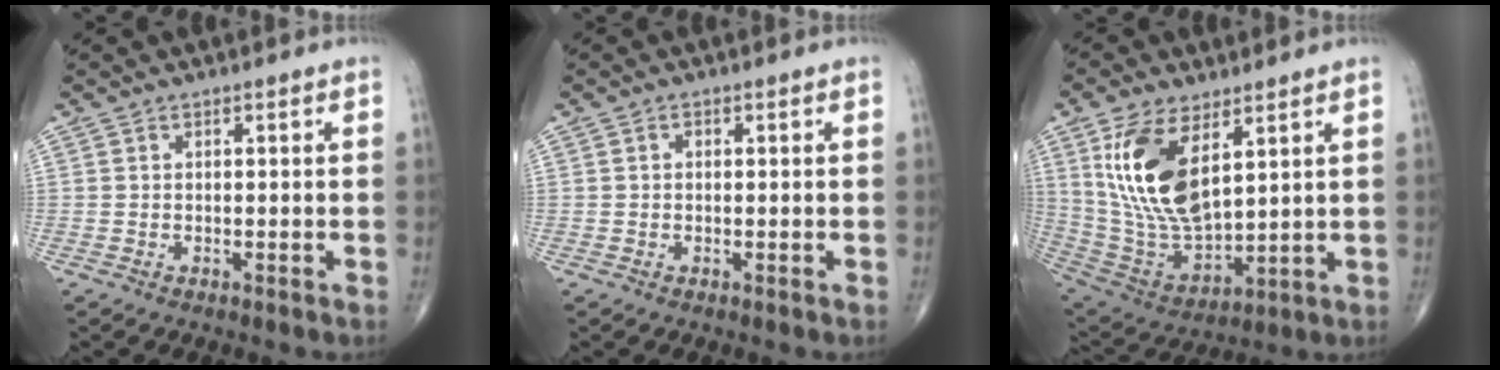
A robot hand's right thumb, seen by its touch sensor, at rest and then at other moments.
{"total": 0.6, "force": [0.1, 0.5, 0.4], "torque": [-0.004, 0.001, 0.000]}
{"total": 17.5, "force": [6.6, 8.4, 13.9], "torque": [-0.260, -0.028, 0.143]}